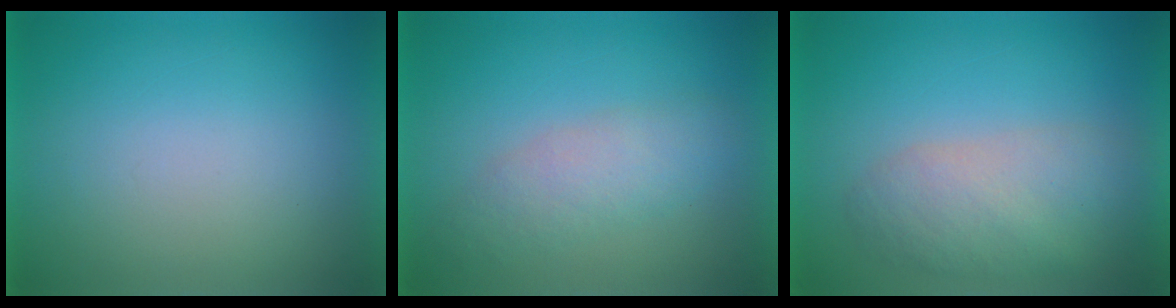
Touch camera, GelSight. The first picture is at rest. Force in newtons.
{"total": 2.8}
{"total": 5.6}